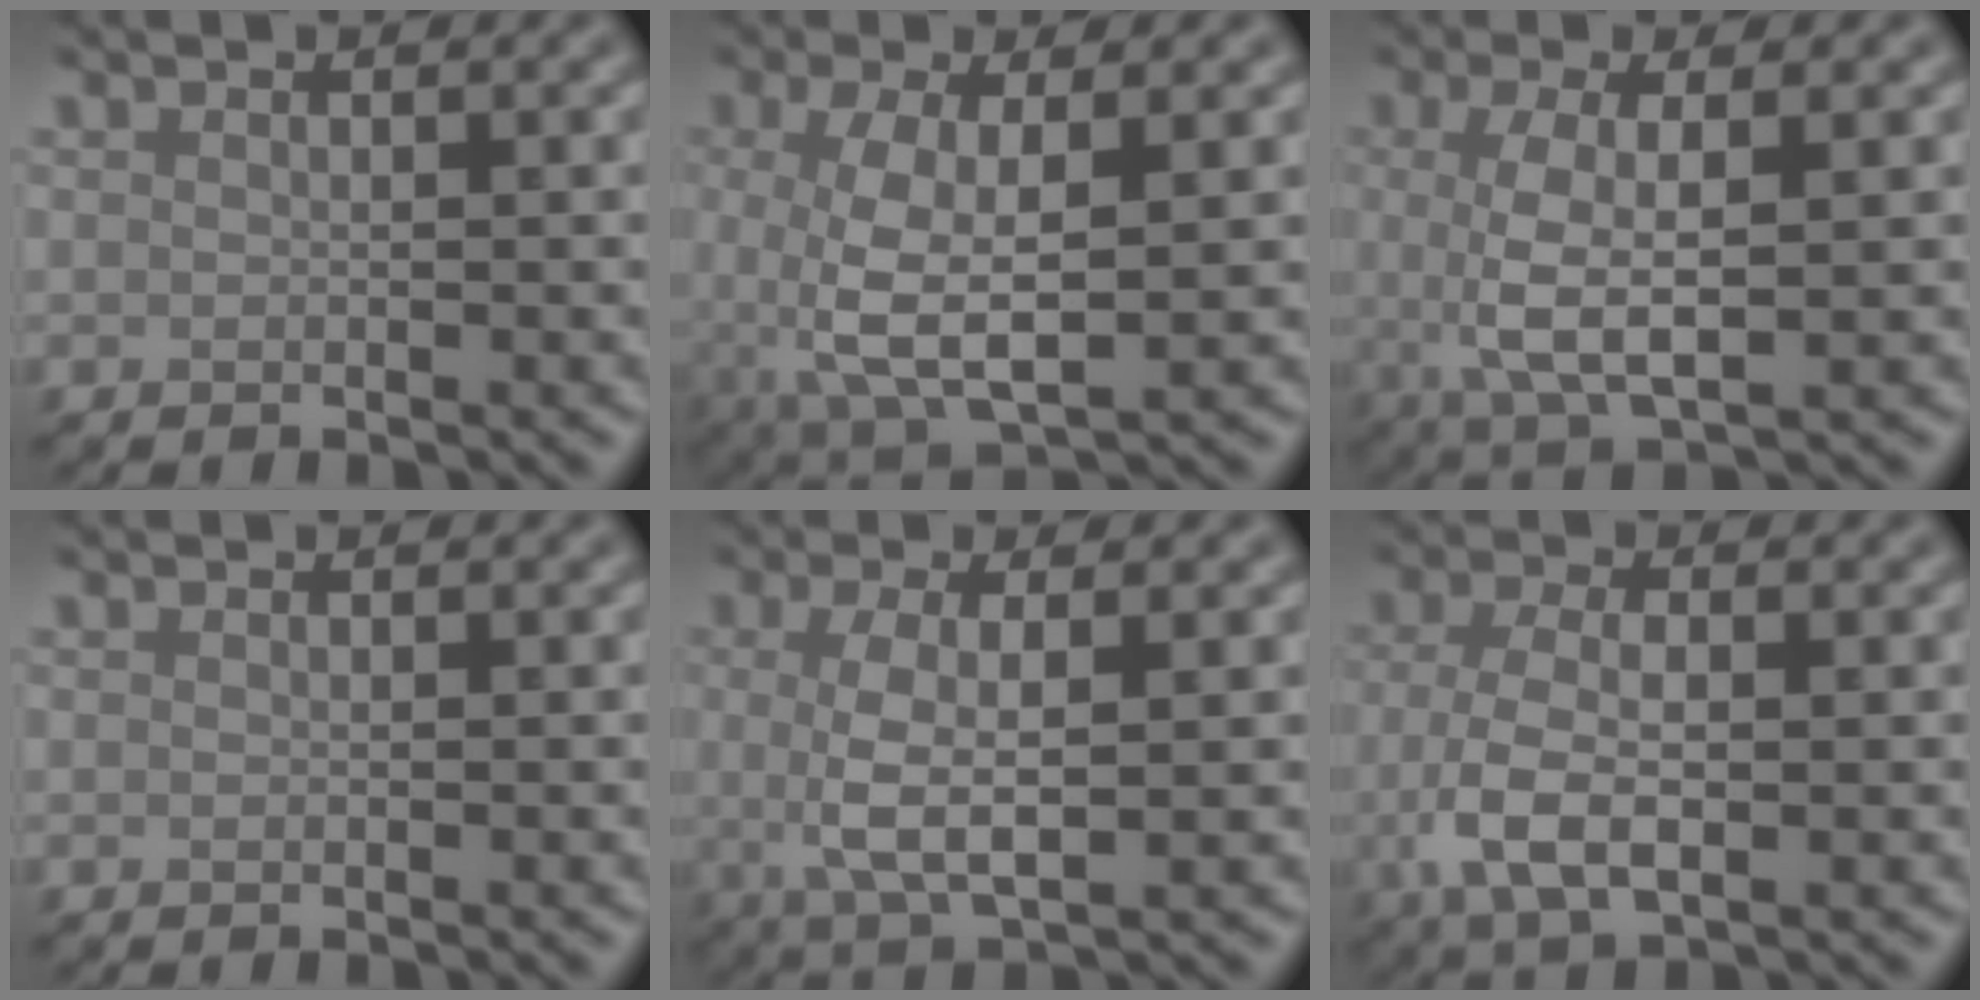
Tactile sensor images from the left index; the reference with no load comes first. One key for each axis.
{"total": 6.3, "fx": 0.1, "fy": 2.6, "fz": 5.7, "tx": -0.128, "ty": -0.006, "tz": 0.005}
{"total": 5.0, "fx": 0.3, "fy": 1.6, "fz": 4.7, "tx": -0.096, "ty": -0.002, "tz": 0.005}
{"total": 0.0}
{"total": 4.4, "fx": 0.3, "fy": 1.3, "fz": 4.2, "tx": -0.086, "ty": -0.002, "tz": 0.005}
{"total": 5.1, "fx": -0.7, "fy": 2.4, "fz": 4.4, "tx": -0.103, "ty": -0.008, "tz": -0.013}